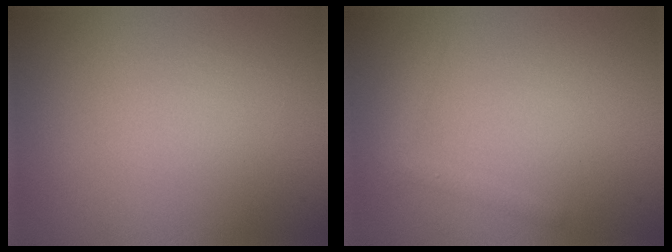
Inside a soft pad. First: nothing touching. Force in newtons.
{"total": 1.3, "press": 1.3, "slide": 0.1}